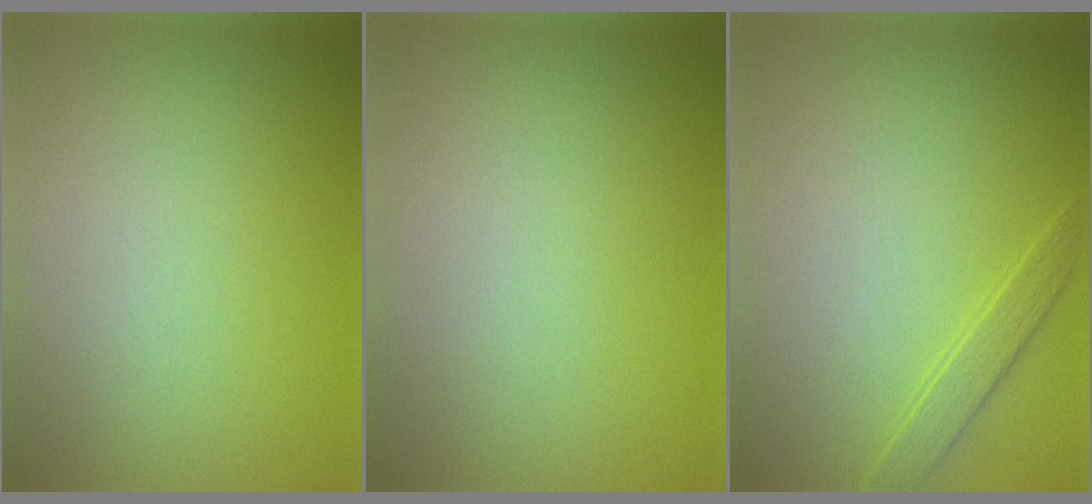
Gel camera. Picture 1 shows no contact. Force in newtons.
{"total": 0.0}
{"total": 1.4, "press": 1.4, "slide": 0.1}